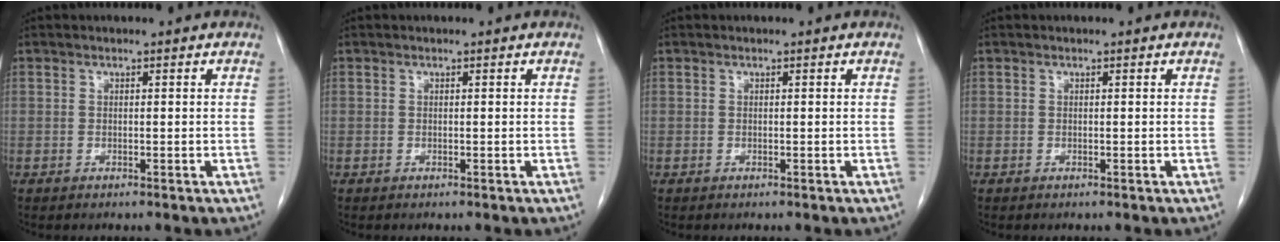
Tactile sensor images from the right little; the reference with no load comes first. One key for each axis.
{"total": 0.0}
{"total": 0.0}
{"total": 0.0}